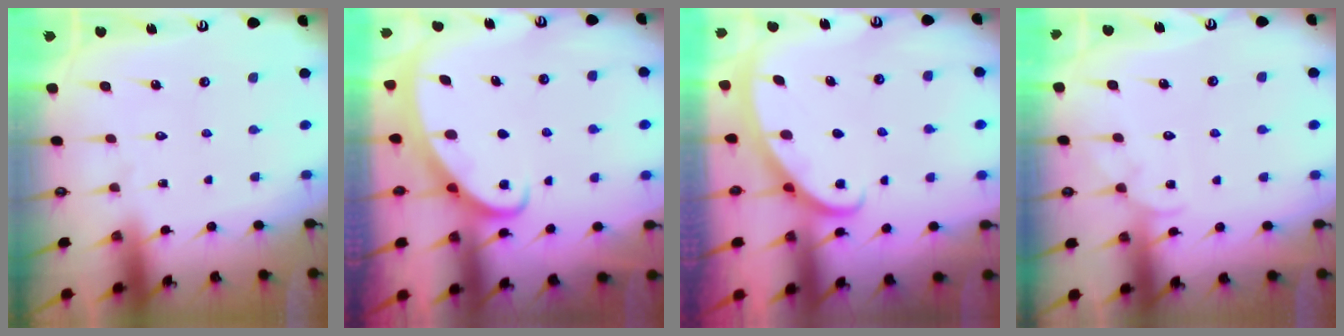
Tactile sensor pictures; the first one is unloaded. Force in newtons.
{"total": 2.5, "press": 2.5, "slide": 0.3}
{"total": 2.9, "press": 2.9, "slide": 0.1}
{"total": 3.5, "press": 3.5, "slide": 0.4}